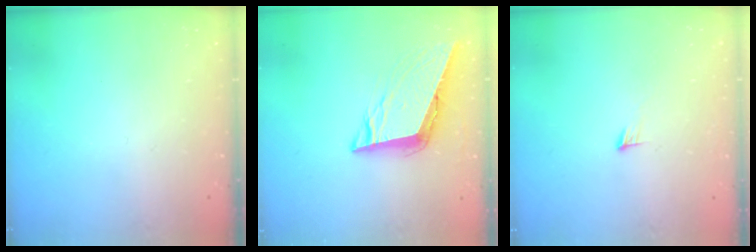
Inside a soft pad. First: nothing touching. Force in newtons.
{"total": 9.8, "press": 9.3, "slide": 3.1}
{"total": 3.3, "press": 3.3, "slide": 0.2}